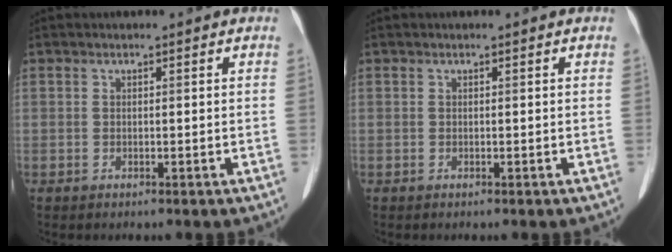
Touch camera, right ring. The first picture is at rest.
{"total": 0.0}